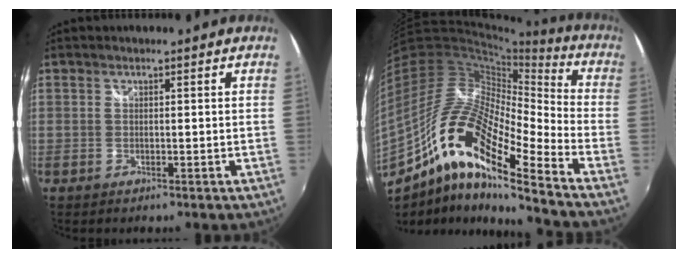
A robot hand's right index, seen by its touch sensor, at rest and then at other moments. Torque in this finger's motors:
{"motor_torque": [0.53, -0.61, 1.03, 0.21]}